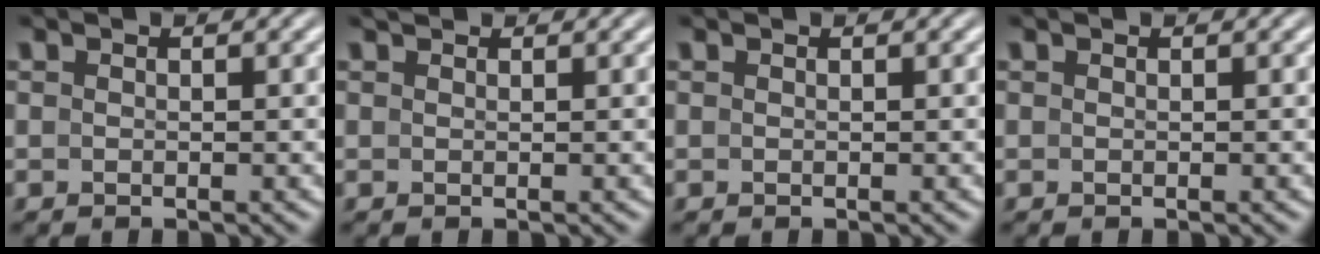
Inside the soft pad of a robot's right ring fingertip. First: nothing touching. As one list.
[{"total": 0.9, "force": [0.7, -0.5, -0.1], "torque": [0.008, -0.001, 0.015]}, {"total": 0.0}, {"total": 0.0}]